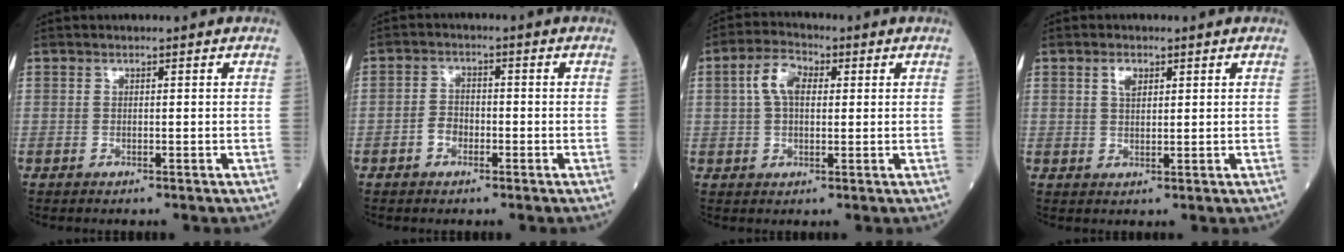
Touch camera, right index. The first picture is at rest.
{"total": 2.8, "force": [-1.2, 2.0, 1.5], "torque": [-0.023, 0.009, -0.025]}
{"total": 5.8, "force": [1.4, 3.2, 4.6], "torque": [-0.098, 0.019, 0.024]}
{"total": 2.3, "force": [1.2, 1.1, 1.7], "torque": [-0.032, 0.003, 0.023]}